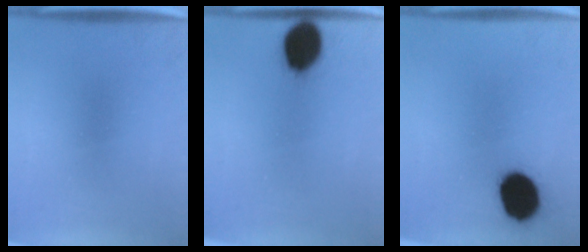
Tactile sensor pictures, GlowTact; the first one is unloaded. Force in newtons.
{"total": 11.2}
{"total": 13.6}